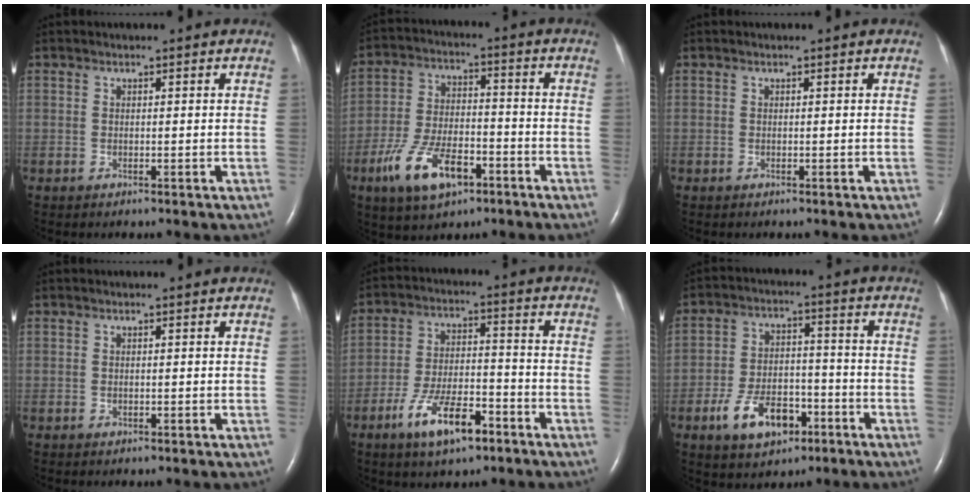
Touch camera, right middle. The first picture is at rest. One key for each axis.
{"total": 11.4, "fx": -6.0, "fy": 5.0, "fz": 8.3, "tx": -0.174, "ty": 0.001, "tz": -0.104}
{"total": 0.0}
{"total": 0.0}
{"total": 10.2, "fx": -6.0, "fy": 3.4, "fz": 7.6, "tx": -0.142, "ty": 0.002, "tz": -0.104}
{"total": 9.7, "fx": -4.9, "fy": 5.3, "fz": 6.4, "tx": -0.127, "ty": 0.010, "tz": -0.079}